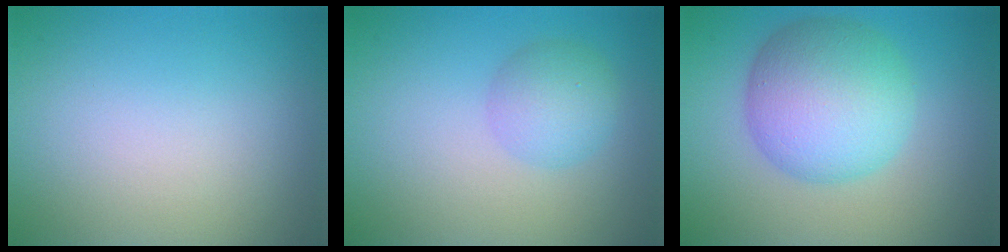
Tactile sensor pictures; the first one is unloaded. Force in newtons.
{"total": 3.0, "press": 3.0, "slide": 0.1}
{"total": 8.4, "press": 8.4, "slide": 0.0}